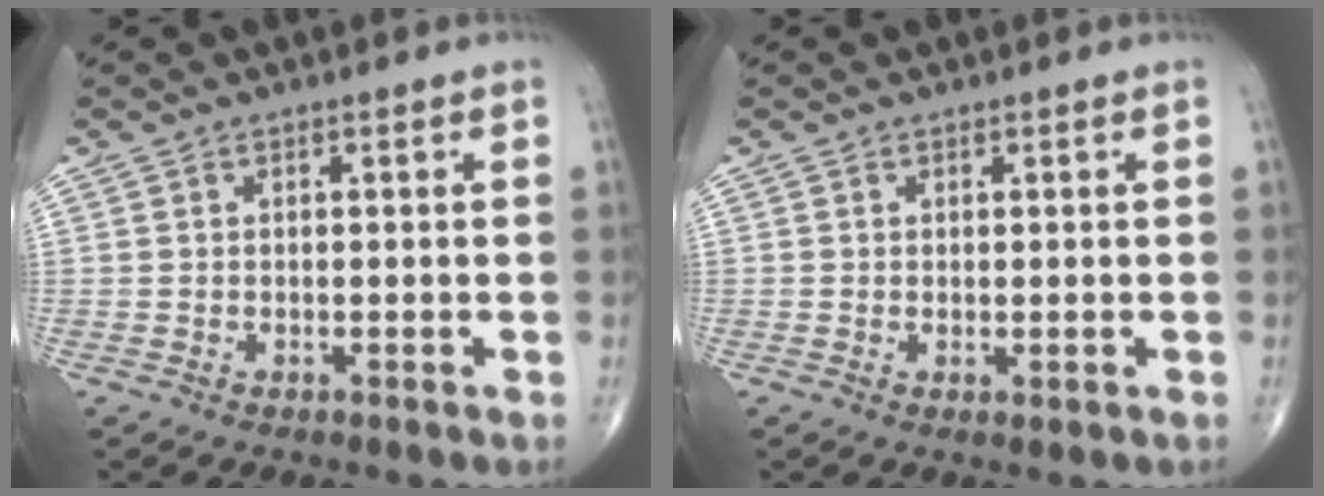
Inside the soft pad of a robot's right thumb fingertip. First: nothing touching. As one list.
[{"total": 1.0, "force": [-0.1, 0.4, 0.9], "torque": [-0.017, -0.005, 0.001]}]